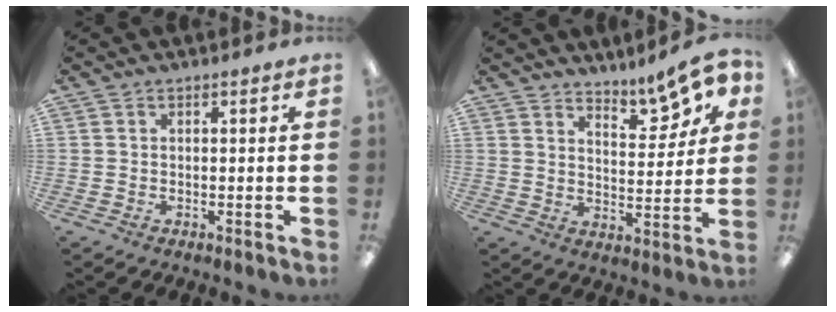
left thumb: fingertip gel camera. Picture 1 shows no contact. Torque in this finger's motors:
{"motor_torque": [-0.11, 0.11, 0.17, -0.25, 0.04]}